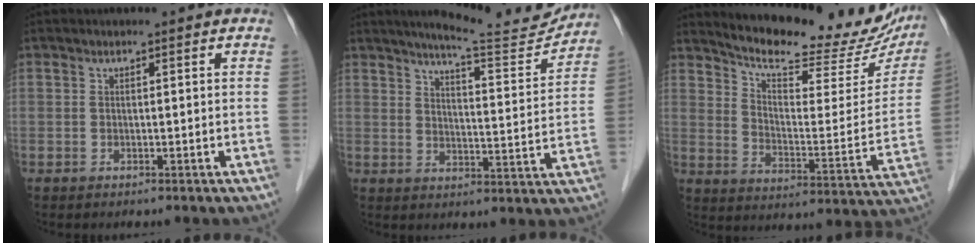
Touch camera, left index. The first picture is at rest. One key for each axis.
{"total": 13.4, "fx": 12.6, "fy": 0.6, "fz": 4.4, "tx": -0.059, "ty": -0.024, "tz": 0.163}
{"total": 23.2, "fx": 20.6, "fy": 5.4, "fz": 9.1, "tx": -0.131, "ty": -0.040, "tz": 0.267}